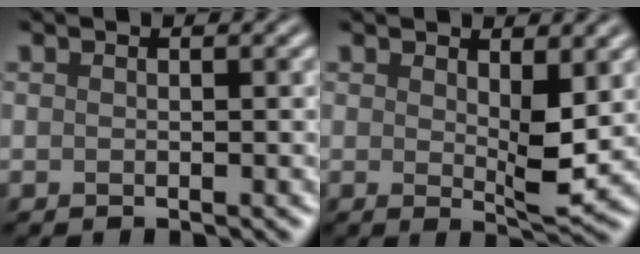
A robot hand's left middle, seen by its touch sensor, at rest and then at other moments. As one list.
[{"total": 3.3, "force": [1.0, 1.0, 3.0], "torque": [-0.049, -0.010, 0.018]}]